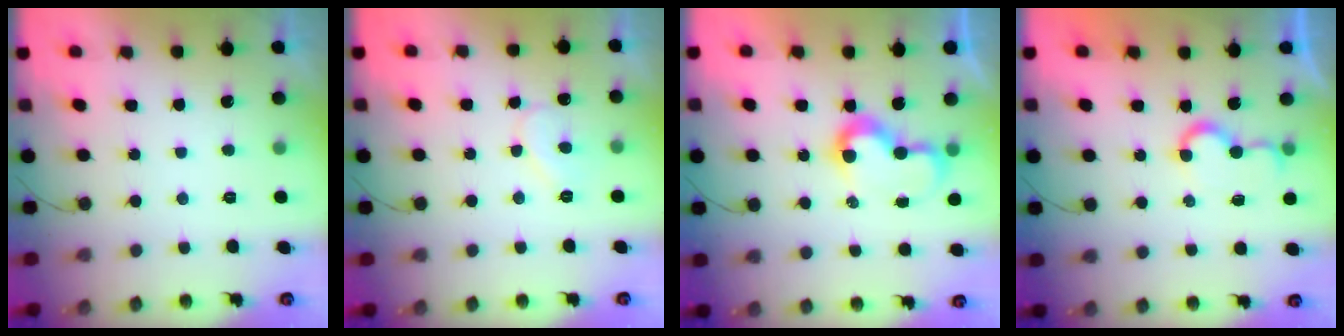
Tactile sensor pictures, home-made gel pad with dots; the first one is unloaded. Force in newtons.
{"total": 8.0, "press": 8.0, "slide": 0.4}
{"total": 8.1, "press": 8.1, "slide": 0.1}
{"total": 5.6, "press": 5.6, "slide": 0.5}